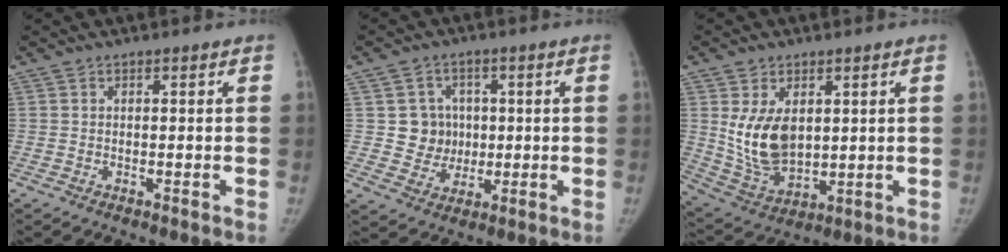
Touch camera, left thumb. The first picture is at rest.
{"total": 7.1, "force": [0.8, 6.8, 1.8], "torque": [0.010, 0.005, 0.017]}
{"total": 11.7, "force": [2.4, 7.3, 8.9], "torque": [-0.142, -0.021, 0.065]}